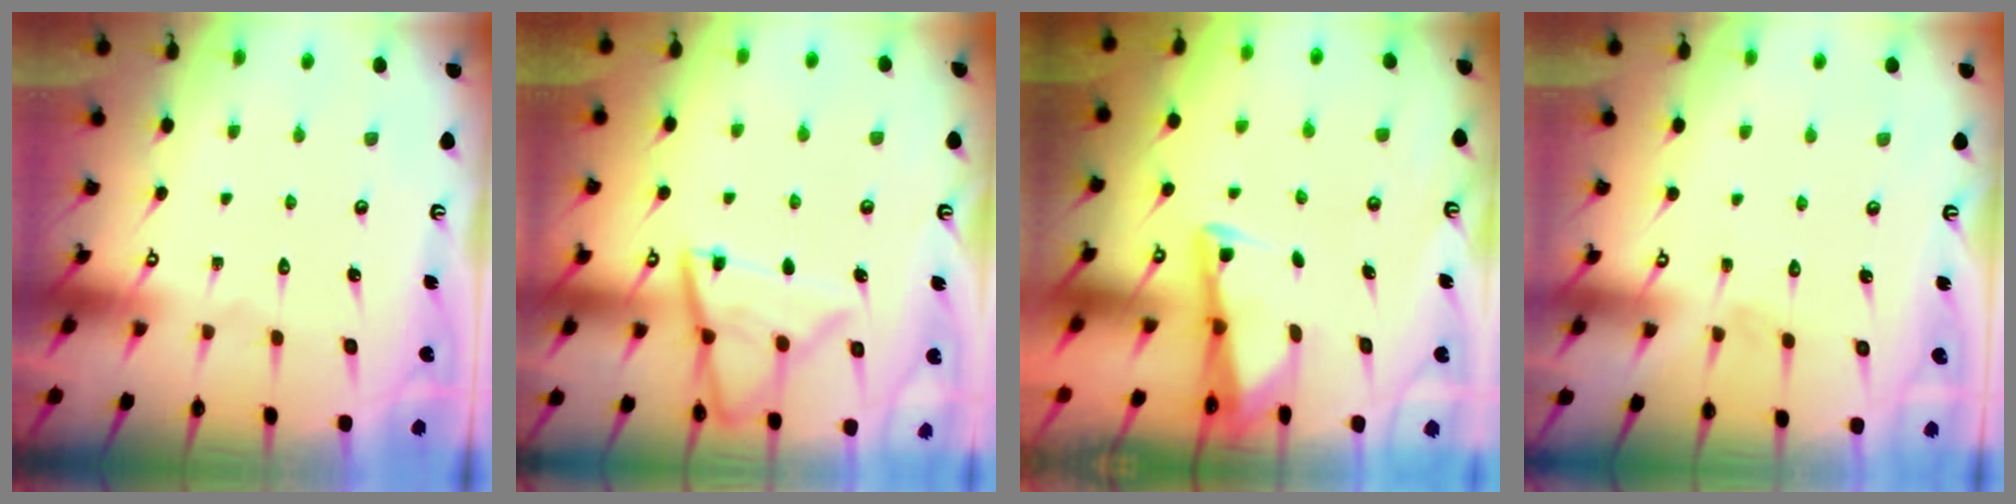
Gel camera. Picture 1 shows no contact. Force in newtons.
{"total": 12.6, "press": 12.5, "slide": 1.3}
{"total": 2.9, "press": 2.9, "slide": 0.3}
{"total": 2.7, "press": 2.7, "slide": 0.2}